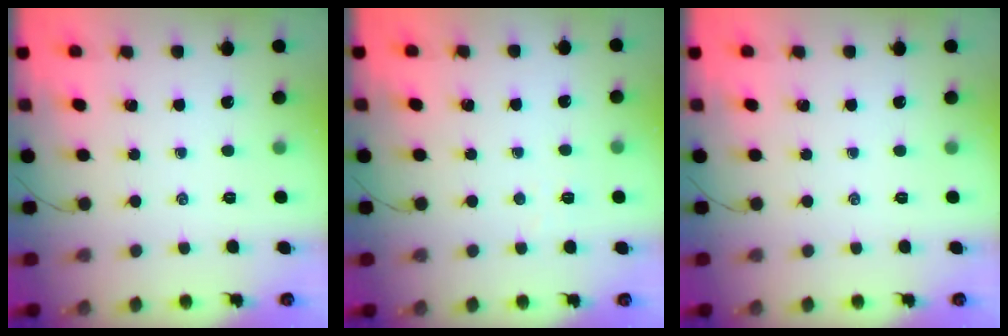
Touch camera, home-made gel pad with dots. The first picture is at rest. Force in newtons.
{"total": 2.9, "press": 2.8, "slide": 0.6}
{"total": 0.0}